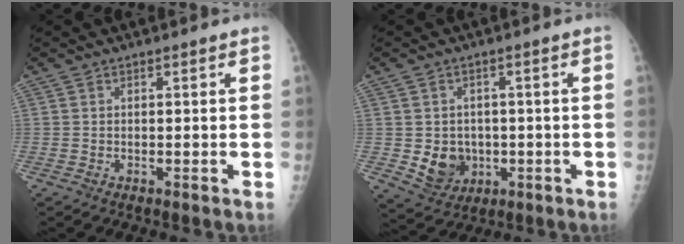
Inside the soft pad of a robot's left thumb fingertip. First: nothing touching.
{"total": 7.0, "force": [-1.1, 6.2, 3.1], "torque": [-0.020, 0.002, -0.004]}